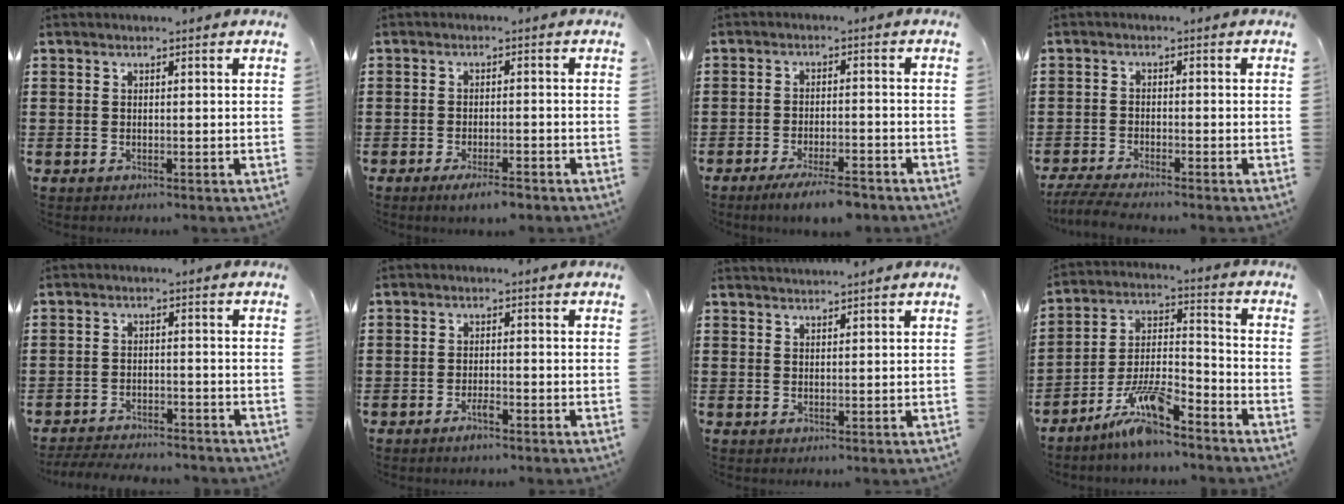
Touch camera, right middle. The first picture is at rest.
{"total": 2.9, "force": [-2.0, 0.4, 2.0], "torque": [-0.031, 0.003, -0.035]}
{"total": 4.9, "force": [-3.9, 0.5, 2.9], "torque": [-0.049, -0.004, -0.070]}
{"total": 3.1, "force": [-2.9, 0.0, 1.3], "torque": [-0.035, -0.009, -0.060]}
{"total": 3.7, "force": [-3.7, 0.3, 0.5], "torque": [-0.016, 0.000, -0.079]}
{"total": 1.9, "force": [-1.5, 0.3, 1.1], "torque": [-0.023, -0.001, -0.028]}
{"total": 1.5, "force": [1.5, -0.2, 0.0], "torque": [-0.002, -0.001, 0.029]}
{"total": 10.0, "force": [-7.9, 1.9, 5.8], "torque": [-0.123, 0.009, -0.152]}